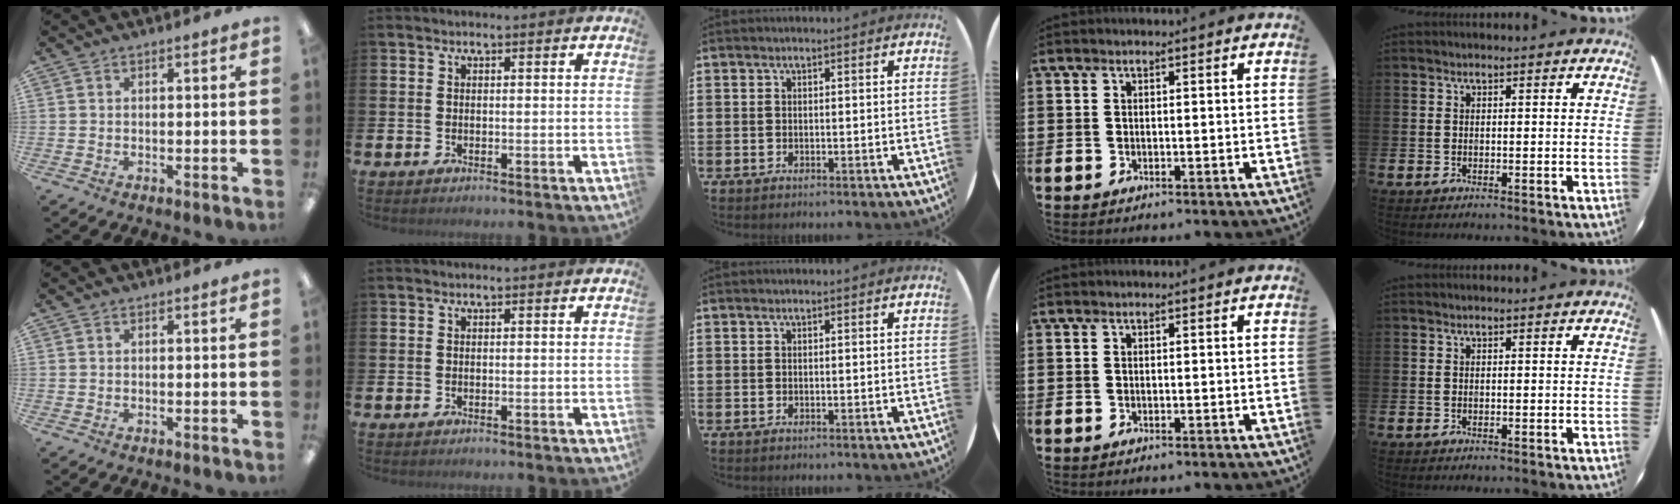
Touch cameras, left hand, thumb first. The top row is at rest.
{}